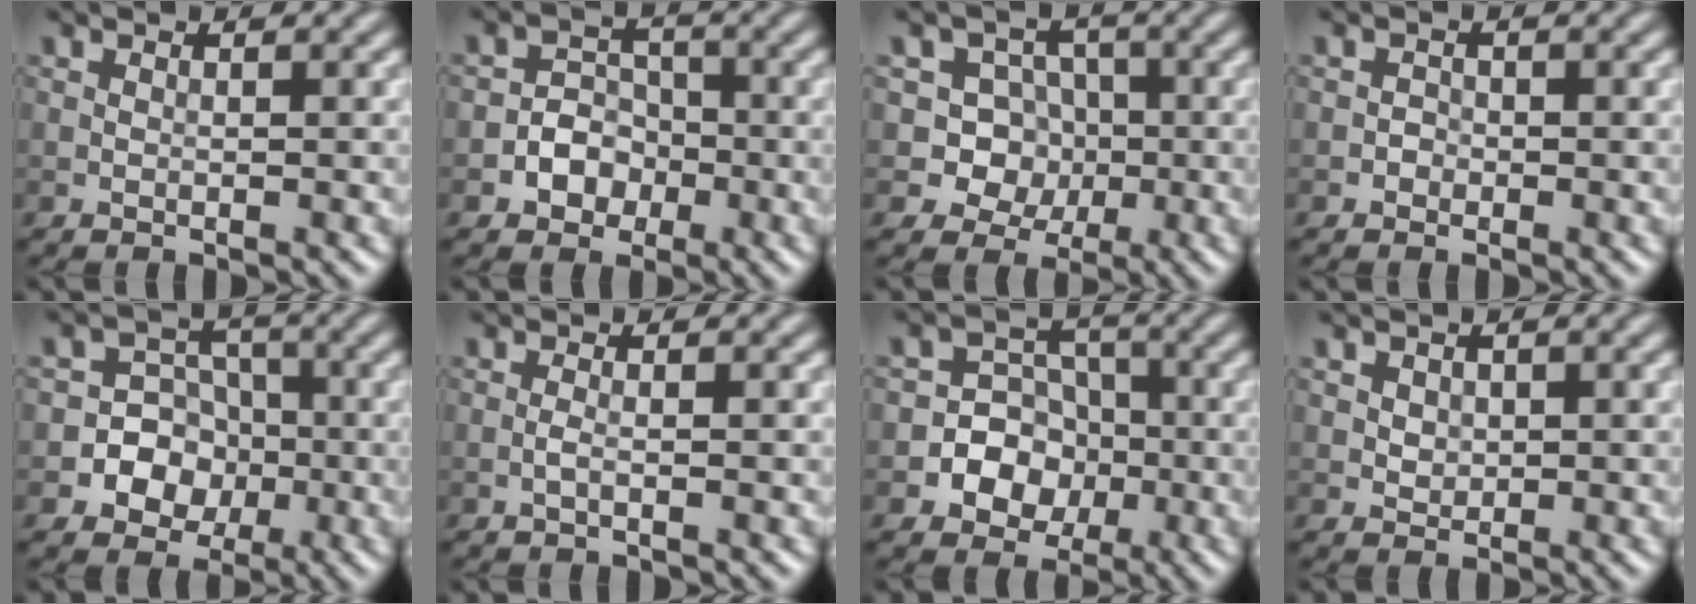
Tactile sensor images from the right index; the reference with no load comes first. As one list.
[{"total": 3.0, "force": [-1.2, 2.5, 1.1], "torque": [0.007, 0.007, -0.031]}, {"total": 6.0, "force": [-0.9, 5.7, 1.7], "torque": [-0.012, 0.026, -0.043]}, {"total": 0.8, "force": [-0.4, 0.7, 0.0], "torque": [0.006, 0.000, -0.007]}, {"total": 5.9, "force": [-1.7, 5.5, 1.5], "torque": [0.006, 0.018, -0.049]}, {"total": 0.8, "force": [-0.3, 0.1, 0.7], "torque": [-0.017, 0.000, -0.008]}, {"total": 6.0, "force": [-1.7, 5.4, 1.8], "torque": [0.003, 0.018, -0.053]}, {"total": 1.1, "force": [0.3, 0.9, 0.4], "torque": [-0.008, -0.002, 0.007]}]